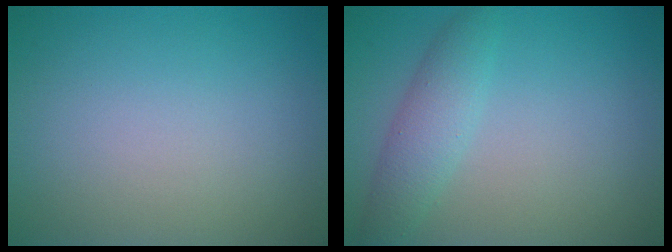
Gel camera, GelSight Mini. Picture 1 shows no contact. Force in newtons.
{"total": 2.9, "press": 2.9, "slide": 0.2}